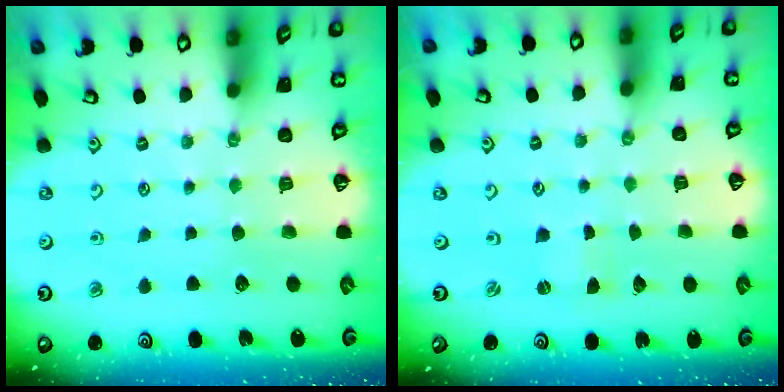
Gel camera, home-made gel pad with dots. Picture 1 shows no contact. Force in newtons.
{"total": 0.0}